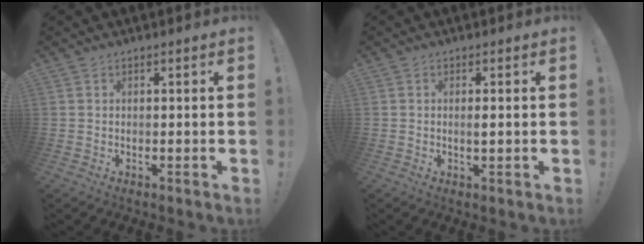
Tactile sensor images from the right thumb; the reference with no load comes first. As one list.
[{"total": 1.4, "force": [0.3, 0.1, 1.4], "torque": [-0.018, -0.004, 0.002]}]